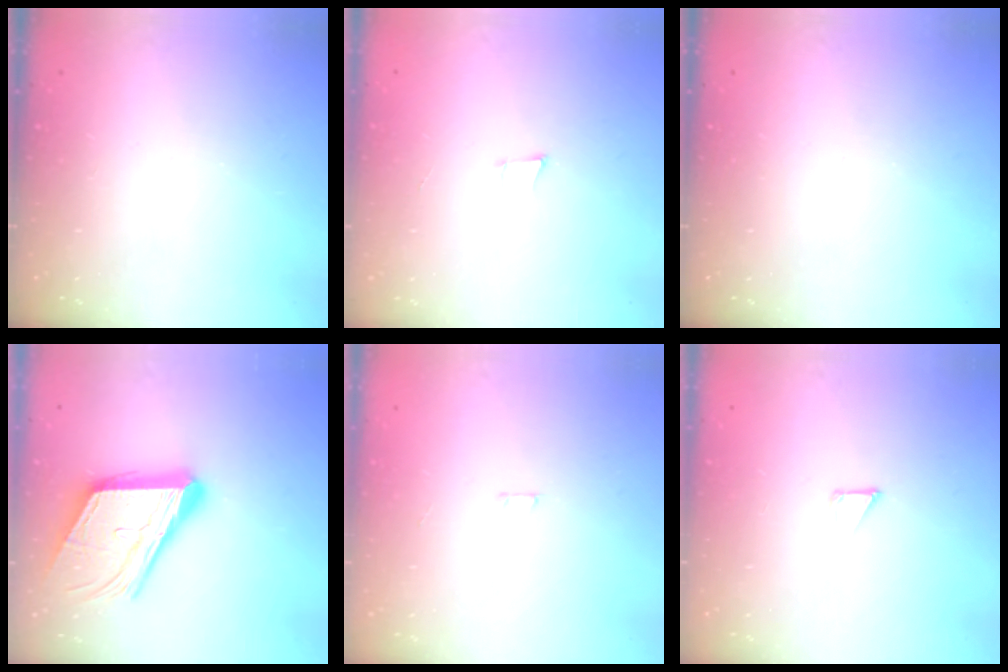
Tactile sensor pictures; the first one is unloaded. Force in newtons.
{"total": 3.6, "press": 2.5, "slide": 2.7}
{"total": 0.0}
{"total": 20.7, "press": 20.5, "slide": 3.2}
{"total": 1.8, "press": 1.8, "slide": 0.1}
{"total": 1.7, "press": 1.7, "slide": 0.0}